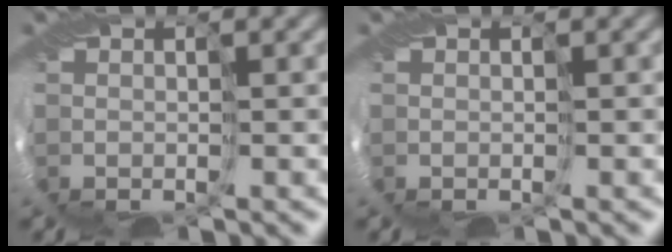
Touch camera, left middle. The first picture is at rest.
{"total": 0.0}